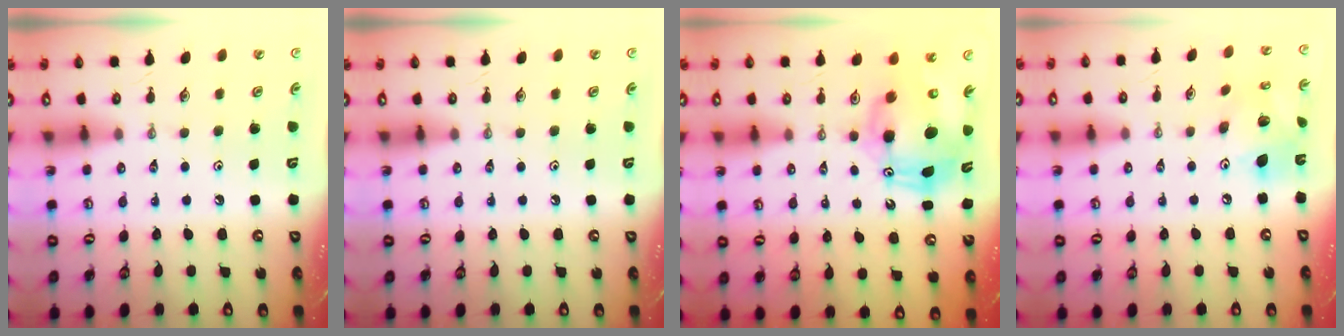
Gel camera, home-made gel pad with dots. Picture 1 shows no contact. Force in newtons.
{"total": 0.0}
{"total": 12.0, "press": 11.7, "slide": 2.5}
{"total": 12.6, "press": 12.6, "slide": 1.4}